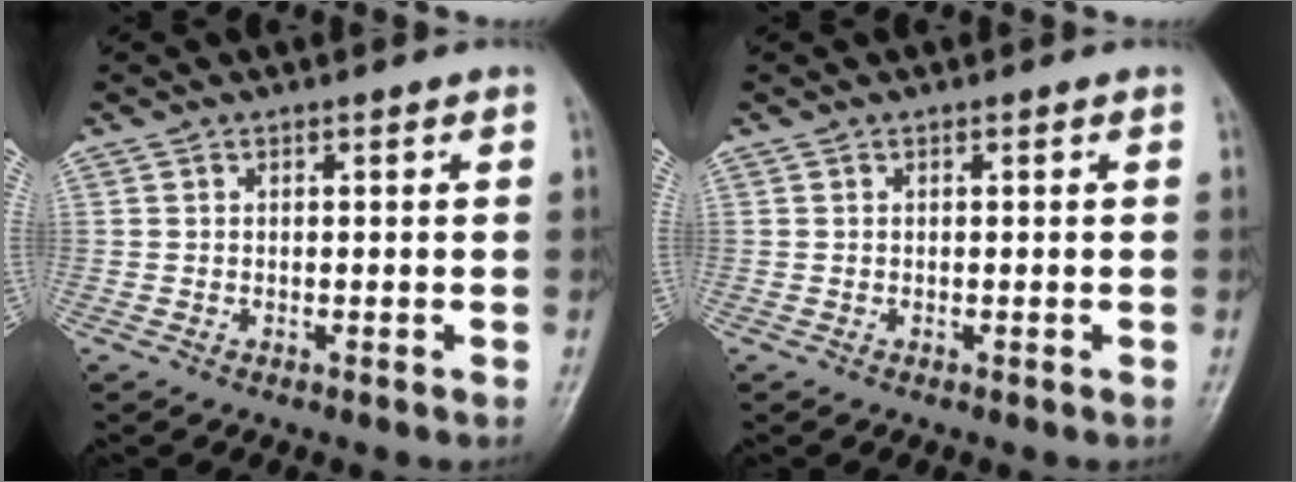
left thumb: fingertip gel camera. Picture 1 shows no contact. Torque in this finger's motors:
{"motor_torque": [0.00, 0.00, 0.00, 0.00, 0.00]}